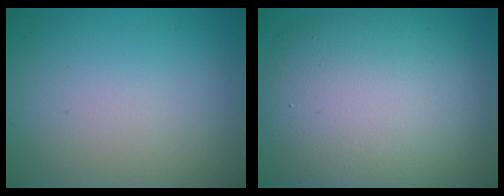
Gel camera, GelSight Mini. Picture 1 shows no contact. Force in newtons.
{"total": 11.4, "press": 11.4, "slide": 0.8}